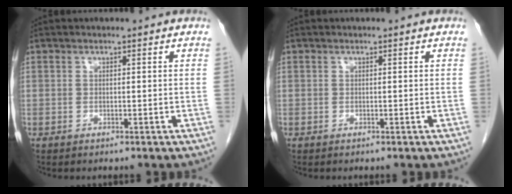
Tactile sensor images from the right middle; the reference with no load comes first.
{"total": 0.0}